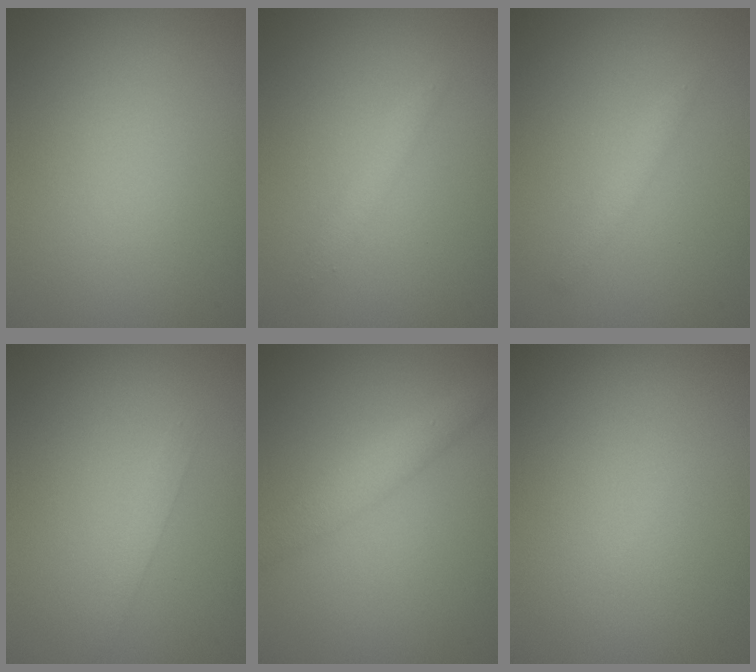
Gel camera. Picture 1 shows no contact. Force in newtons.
{"total": 1.4, "press": 1.4, "slide": 0.1}
{"total": 1.3, "press": 1.3, "slide": 0.0}
{"total": 1.1, "press": 1.1, "slide": 0.1}
{"total": 2.9, "press": 2.9, "slide": 0.1}
{"total": 0.0}